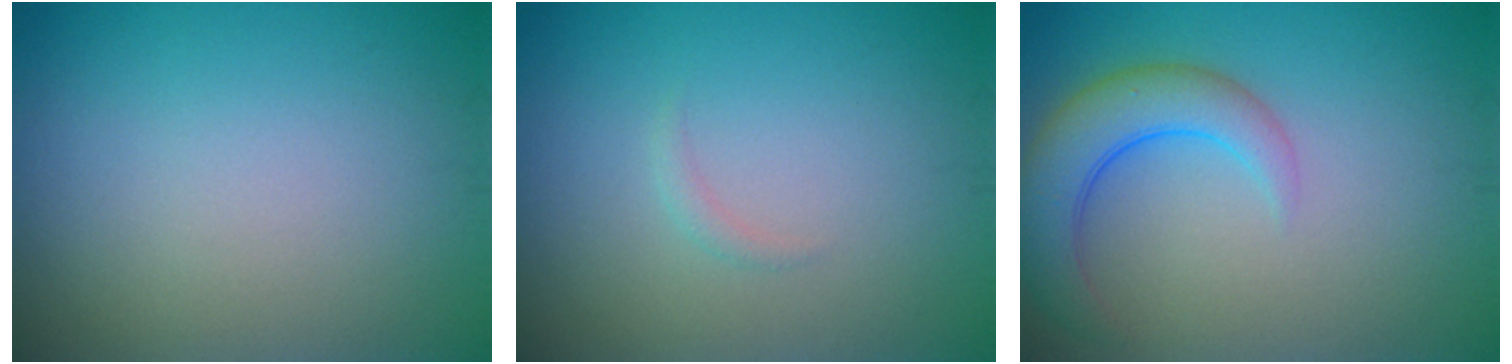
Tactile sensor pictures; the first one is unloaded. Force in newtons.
{"total": 0.6, "press": 0.6, "slide": 0.1}
{"total": 4.6, "press": 4.6, "slide": 0.4}